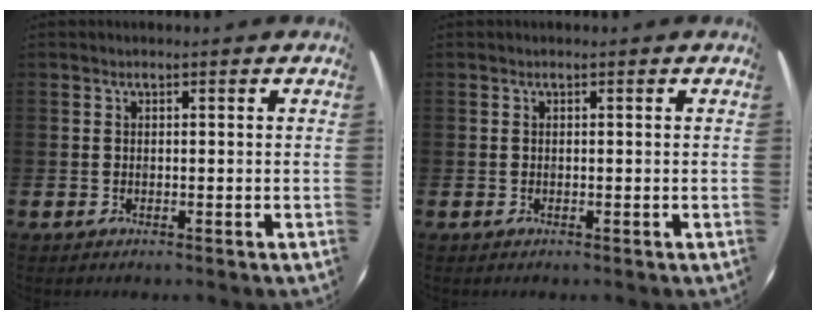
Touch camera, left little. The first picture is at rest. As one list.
[{"total": 0.0}]